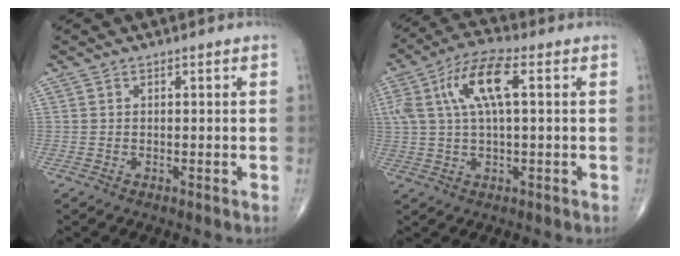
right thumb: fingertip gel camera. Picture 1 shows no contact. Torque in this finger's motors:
{"motor_torque": [0.10, 0.19, 1.29, 0.30, 0.42]}